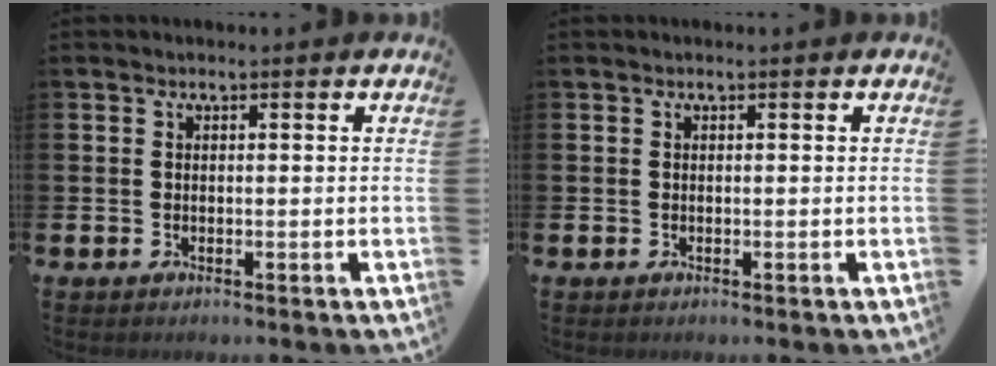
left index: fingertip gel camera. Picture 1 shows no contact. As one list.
[{"total": 0.0}]